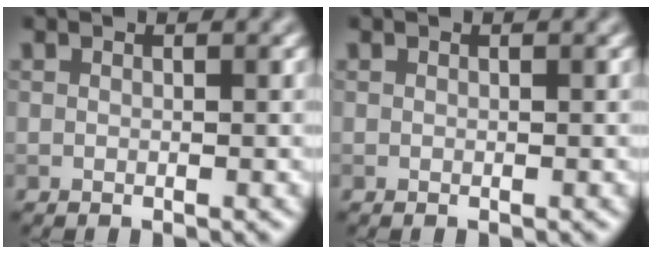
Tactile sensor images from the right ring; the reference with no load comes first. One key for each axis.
{"total": 0.0}